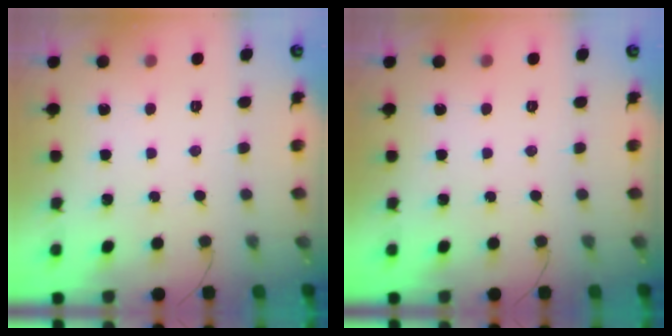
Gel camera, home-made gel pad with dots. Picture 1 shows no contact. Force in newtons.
{"total": 0.0}